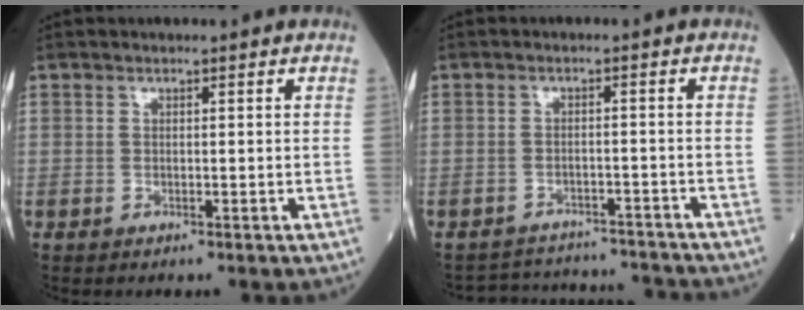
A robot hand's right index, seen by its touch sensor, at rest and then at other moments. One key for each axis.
{"total": 10.7, "fx": -10.5, "fy": 1.7, "fz": 0.7, "tx": -0.010, "ty": 0.019, "tz": -0.138}